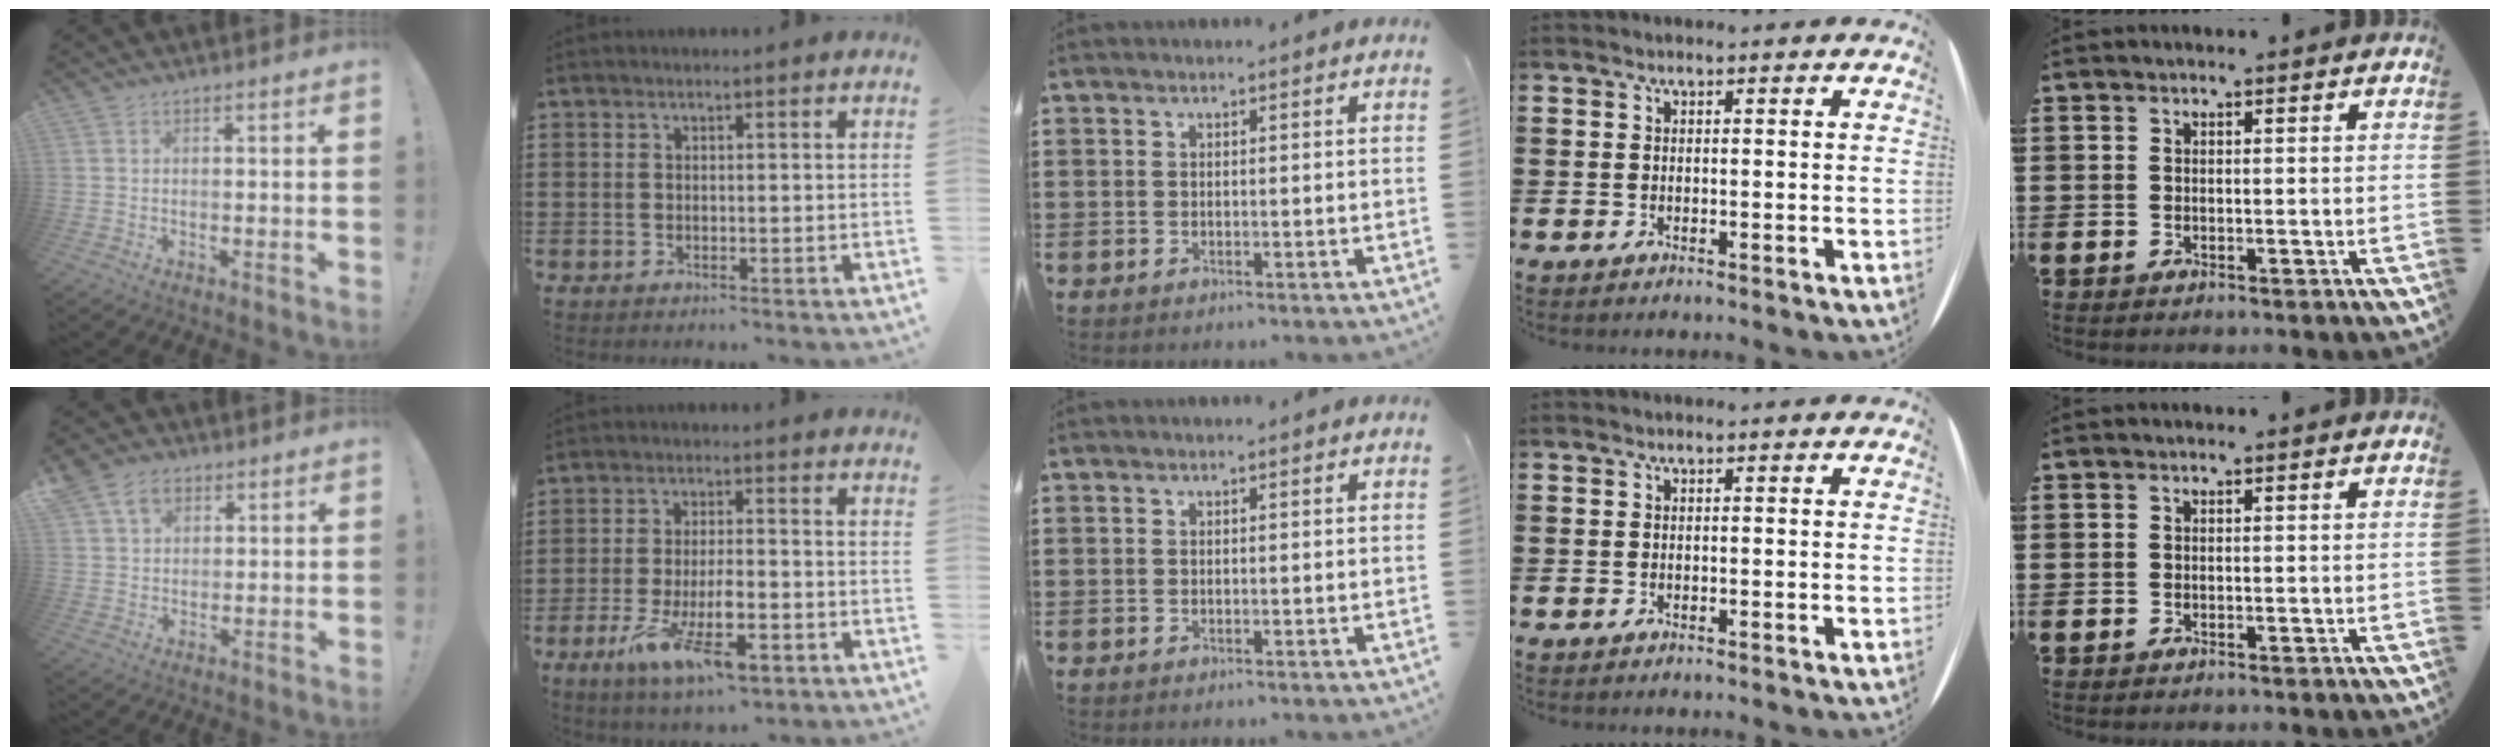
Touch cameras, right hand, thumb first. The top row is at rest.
{"thumb": {"total": 7.4, "force": [3.7, 5.4, 3.3], "torque": [-0.047, -0.011, 0.073]}, "index": {"total": 10.7, "force": [-4.9, 3.5, 8.8], "torque": [-0.175, 0.000, -0.086]}}